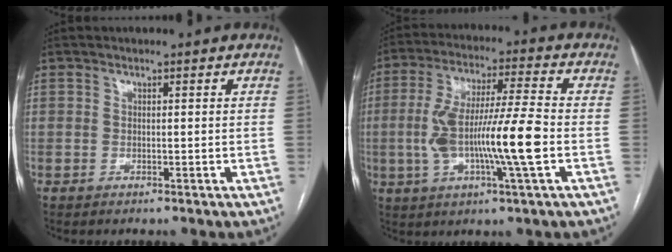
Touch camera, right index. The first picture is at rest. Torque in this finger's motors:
{"motor_torque": [1.99, 0.14, 1.05, 0.21]}